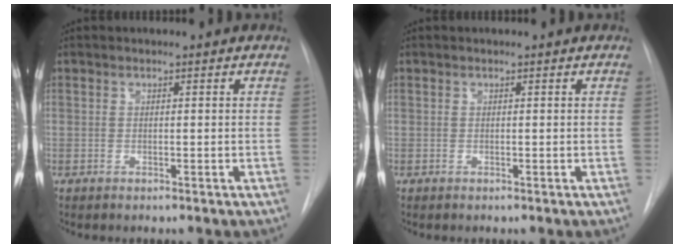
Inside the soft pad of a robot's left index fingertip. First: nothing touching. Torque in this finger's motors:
{"motor_torque": [0.00, 0.00, 0.00, 0.00]}